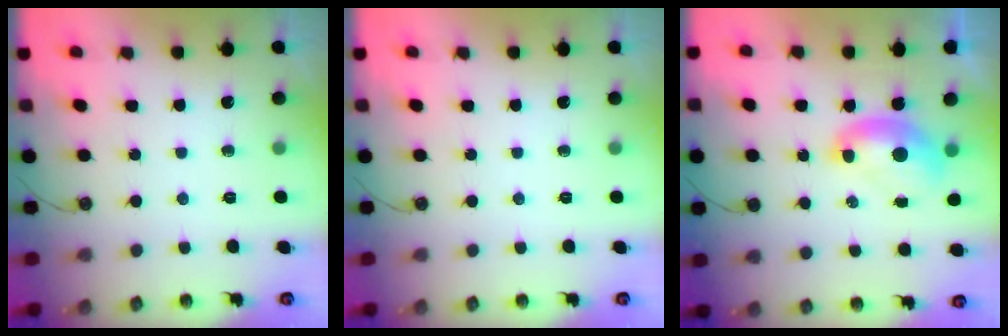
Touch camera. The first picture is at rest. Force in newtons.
{"total": 0.0}
{"total": 1.9, "press": 1.9, "slide": 0.3}